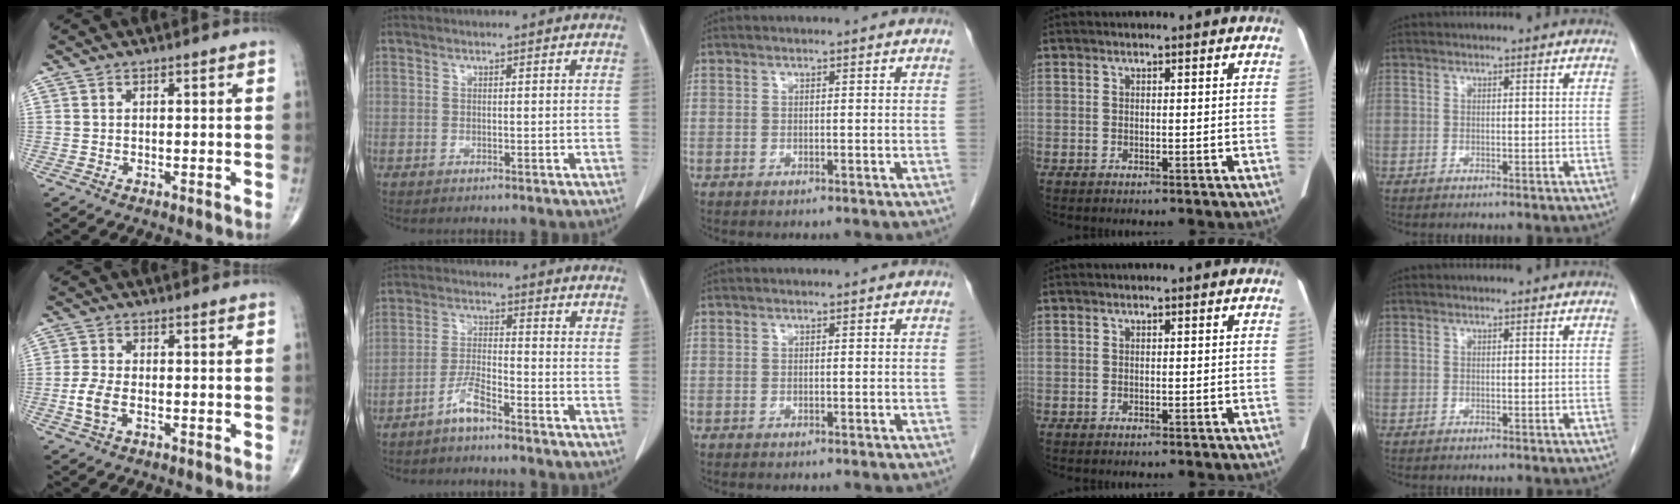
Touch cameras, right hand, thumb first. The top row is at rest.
{"thumb": {"total": 4.6, "force": [-1.3, 2.4, 3.6], "torque": [-0.086, 0.006, -0.025]}, "index": {"total": 4.2, "force": [-3.3, 0.4, 2.5], "torque": [-0.057, 0.001, -0.067]}}